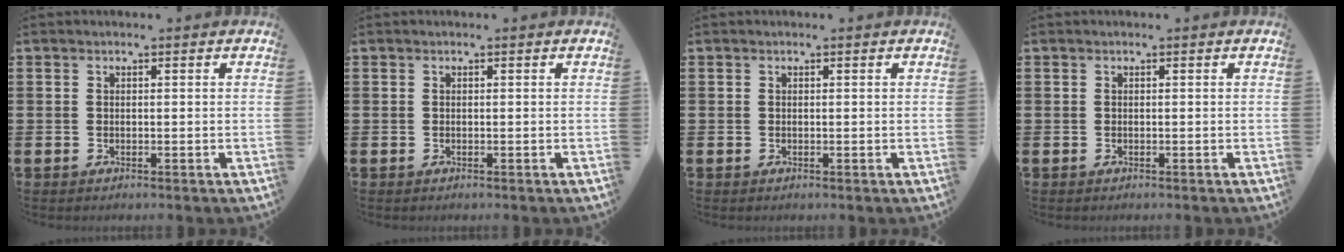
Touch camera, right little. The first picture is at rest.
{"total": 0.0}
{"total": 0.0}
{"total": 0.0}